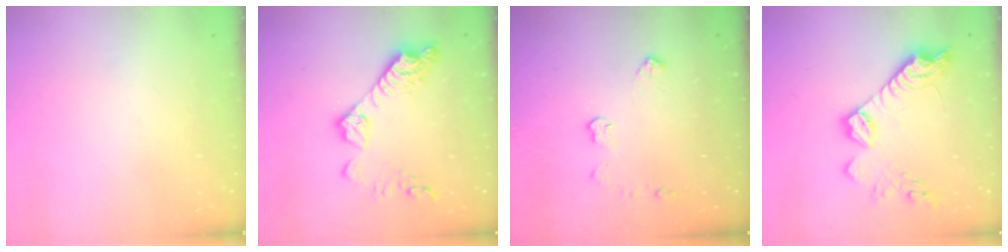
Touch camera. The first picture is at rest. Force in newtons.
{"total": 13.6, "press": 13.6, "slide": 0.7}
{"total": 5.1, "press": 5.1, "slide": 0.2}
{"total": 14.6, "press": 14.5, "slide": 0.6}